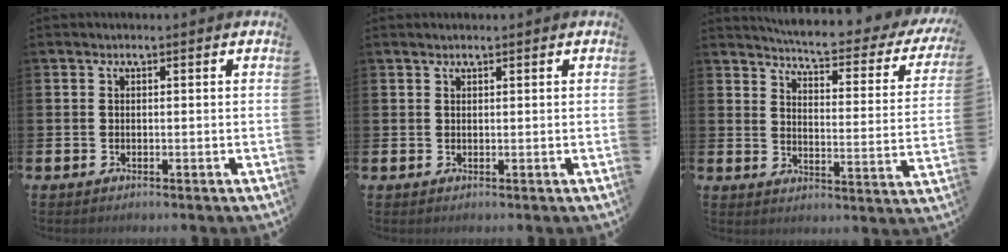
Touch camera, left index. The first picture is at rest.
{"total": 0.7, "force": [0.7, 0.2, 0.0], "torque": [0.003, 0.001, 0.012]}
{"total": 5.3, "force": [4.8, 0.4, 2.2], "torque": [-0.057, -0.042, 0.075]}